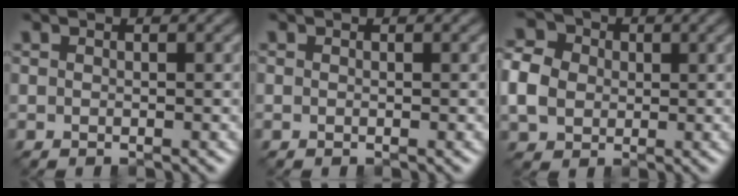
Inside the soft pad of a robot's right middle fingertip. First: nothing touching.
{"total": 0.7, "force": [-0.4, -0.3, -0.4], "torque": [0.006, -0.001, -0.003]}
{"total": 4.8, "force": [-0.3, 4.2, 2.2], "torque": [-0.069, 0.008, 0.002]}